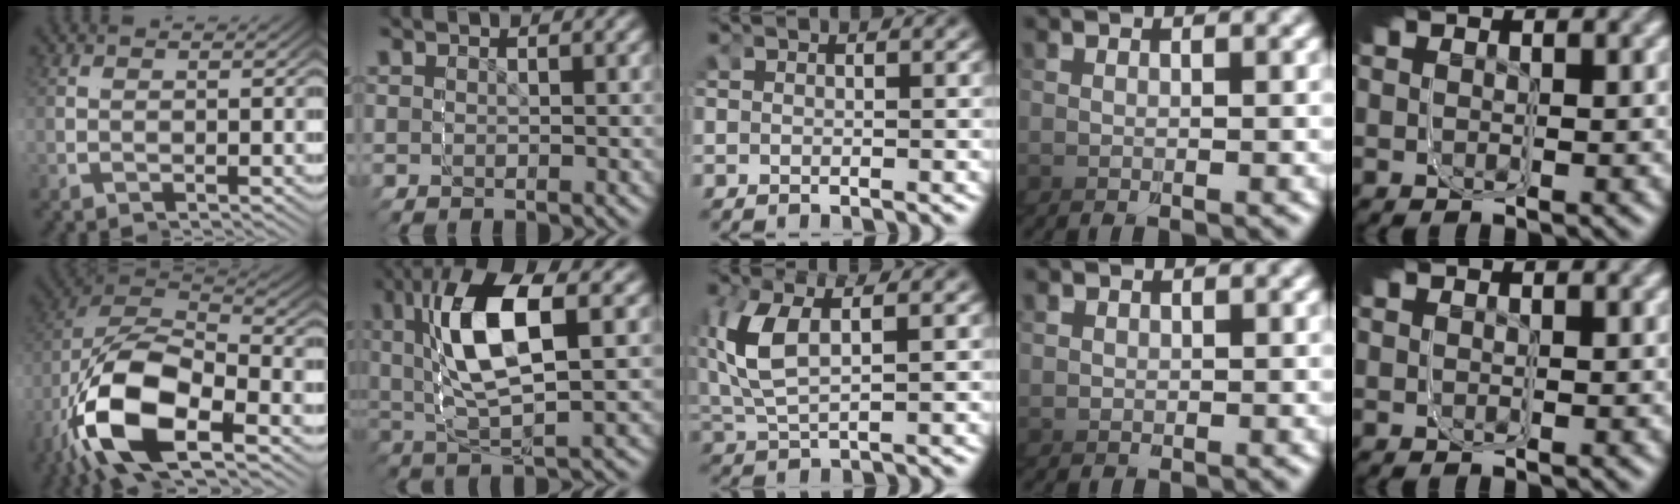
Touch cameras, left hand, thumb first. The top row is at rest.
{"thumb": {"total": 15.5, "force": [-2.7, 9.0, 12.3], "torque": [-0.313, -0.043, -0.025]}, "index": {"total": 9.8, "force": [3.6, 5.7, 7.1], "torque": [-0.174, 0.013, 0.055]}, "middle": {"total": 4.8, "force": [1.2, 2.4, 4.0], "torque": [-0.117, -0.015, 0.037]}, "ring": {"total": 2.0, "force": [0.6, 1.9, -0.4], "torque": [-0.003, -0.008, 0.011]}}